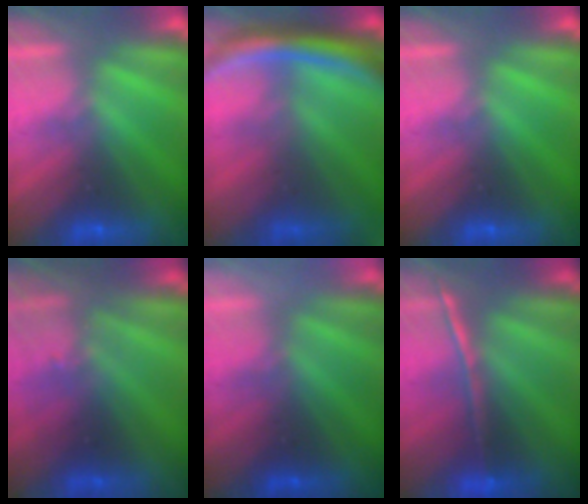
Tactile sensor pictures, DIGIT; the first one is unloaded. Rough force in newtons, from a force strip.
{"total": 9.4}
{"total": 0.0}
{"total": 2.9}
{"total": 2.4}
{"total": 1.5}